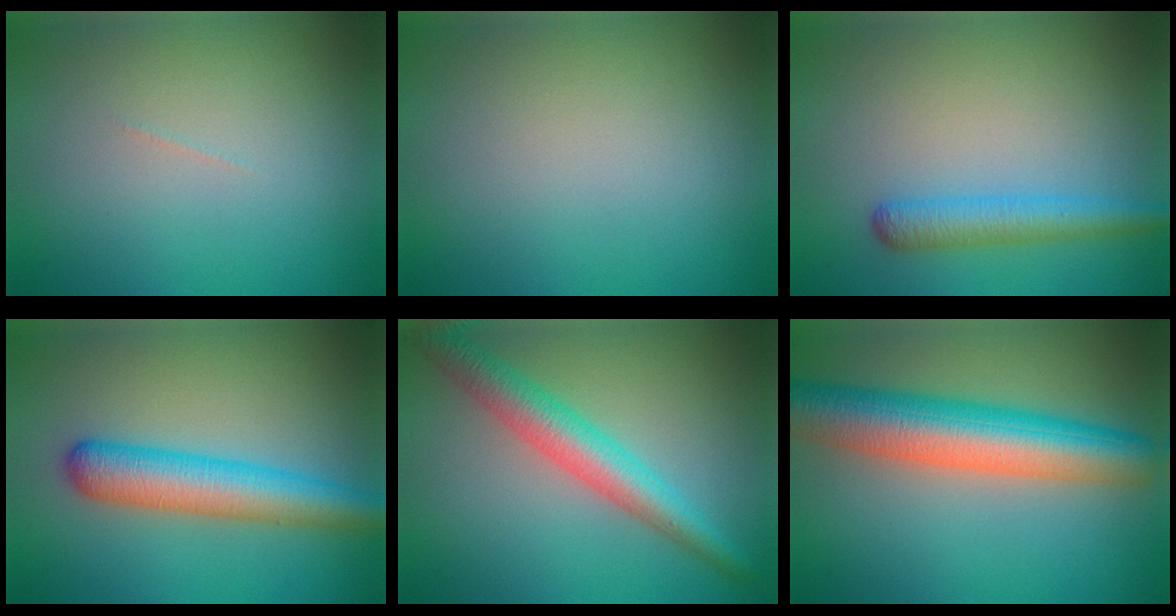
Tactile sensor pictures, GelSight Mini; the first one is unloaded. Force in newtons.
{"total": 0.0}
{"total": 3.2, "press": 3.2, "slide": 0.1}
{"total": 5.5, "press": 5.5, "slide": 0.2}
{"total": 4.9, "press": 4.9, "slide": 0.3}
{"total": 9.0, "press": 8.9, "slide": 0.3}